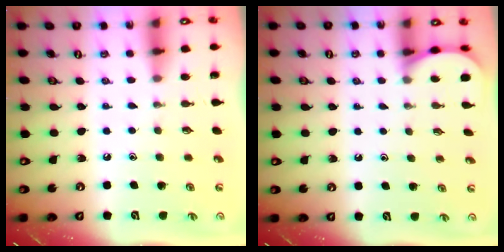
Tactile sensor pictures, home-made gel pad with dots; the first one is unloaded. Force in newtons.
{"total": 1.4, "press": 1.4, "slide": 0.1}